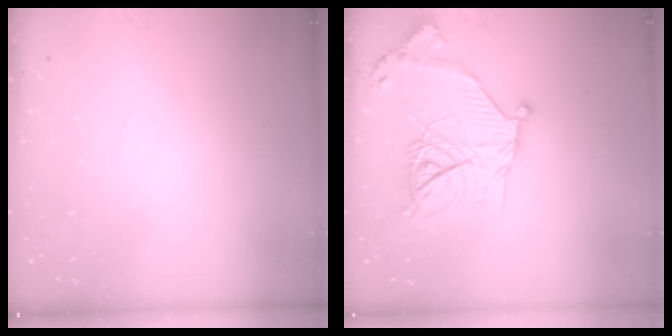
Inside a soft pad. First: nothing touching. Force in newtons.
{"total": 18.8, "press": 18.7, "slide": 2.0}